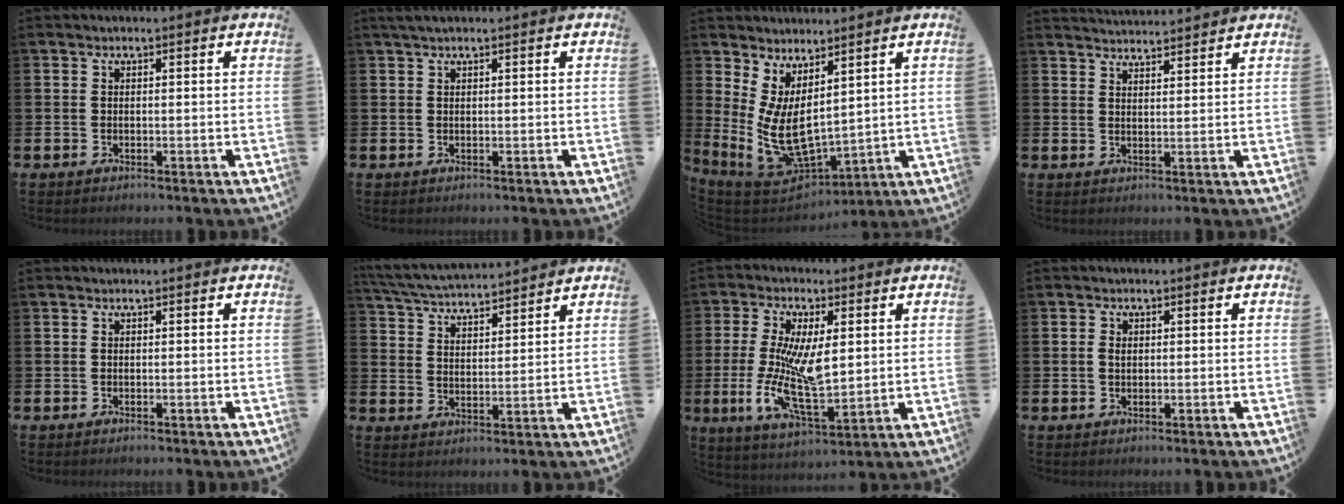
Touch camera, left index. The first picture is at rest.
{"total": 1.2, "force": [0.9, 0.1, 0.7], "torque": [-0.021, 0.006, 0.017]}
{"total": 8.6, "force": [1.8, 4.5, 7.1], "torque": [-0.174, -0.036, 0.043]}
{"total": 3.5, "force": [3.5, 0.0, -0.1], "torque": [-0.004, -0.020, 0.064]}
{"total": 0.0}
{"total": 5.2, "force": [5.1, 0.4, 0.7], "torque": [-0.039, -0.034, 0.090]}
{"total": 10.0, "force": [1.0, 4.0, 9.1], "torque": [-0.166, -0.023, 0.018]}
{"total": 1.0, "force": [0.2, 0.7, 0.6], "torque": [-0.004, 0.003, 0.000]}